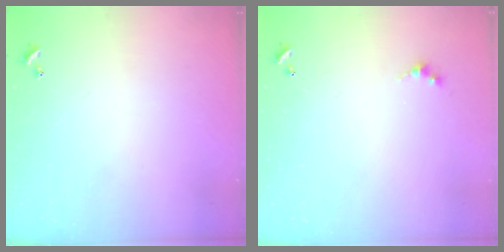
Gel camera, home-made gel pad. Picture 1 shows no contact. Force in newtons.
{"total": 2.4, "press": 2.3, "slide": 0.5}